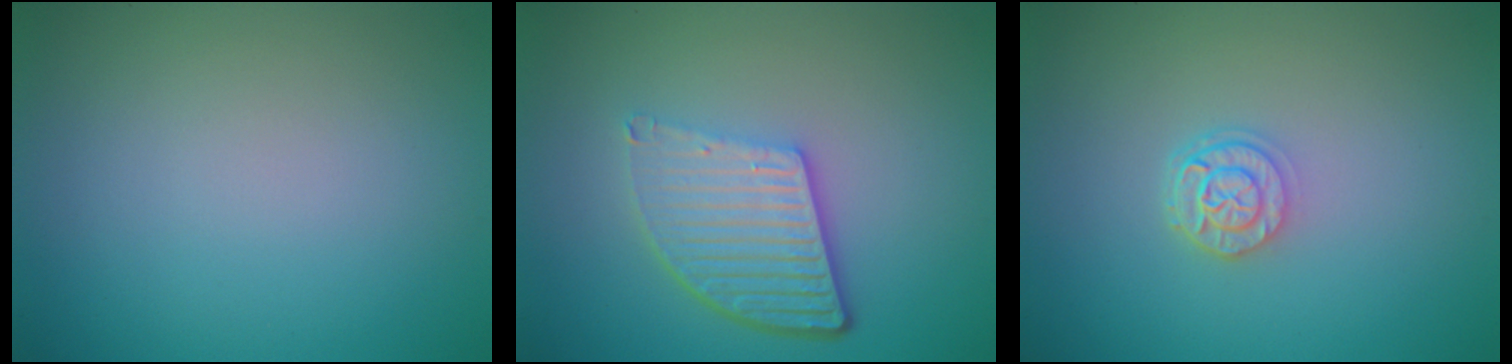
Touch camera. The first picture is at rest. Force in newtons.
{"total": 5.6, "press": 4.0, "slide": 4.0}
{"total": 2.4, "press": 1.9, "slide": 1.5}